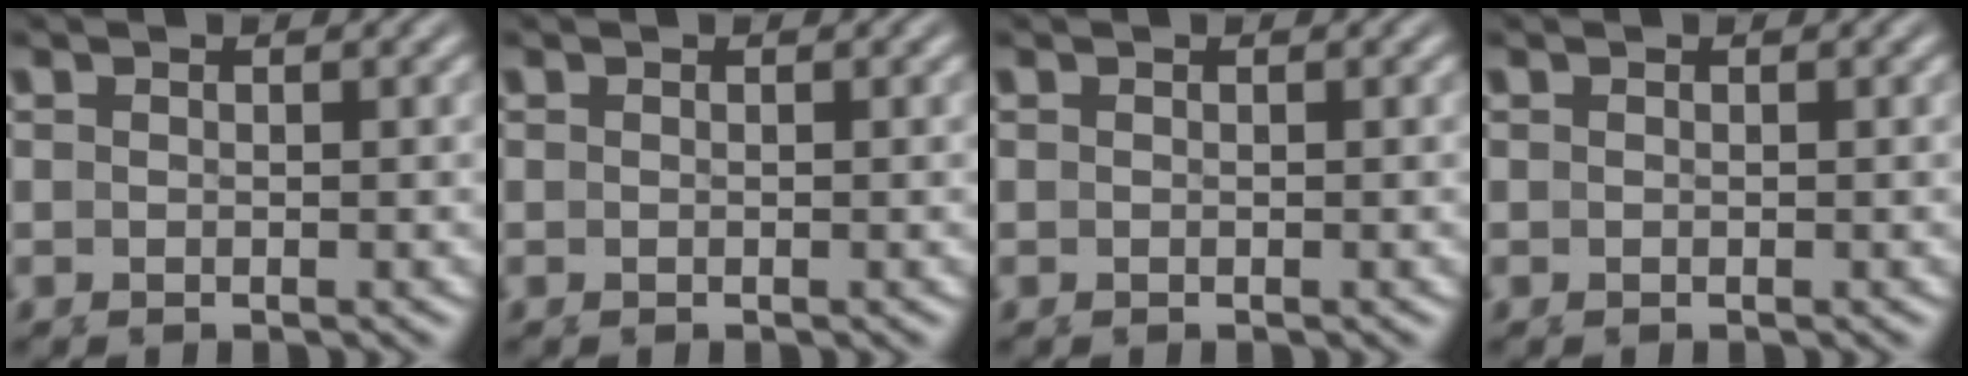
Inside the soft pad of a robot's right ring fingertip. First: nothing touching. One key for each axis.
{"total": 0.0}
{"total": 0.0}
{"total": 0.0}